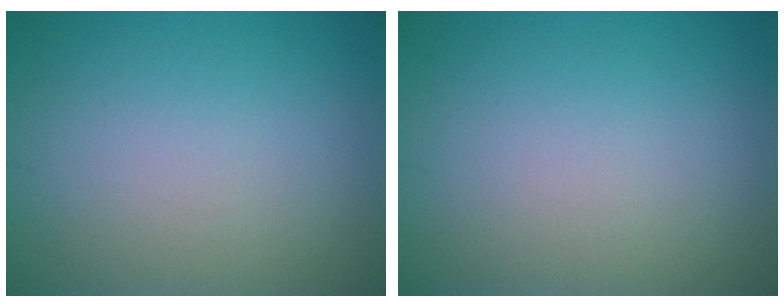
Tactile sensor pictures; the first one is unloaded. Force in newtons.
{"total": 0.0}